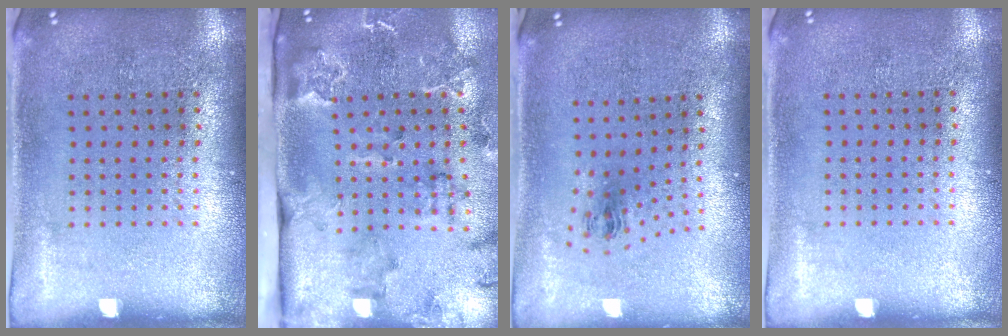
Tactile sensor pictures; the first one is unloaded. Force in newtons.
{"total": 2.5, "press": 2.3, "slide": 0.9}
{"total": 1.0, "press": 0.4, "slide": 0.9}
{"total": 0.0}